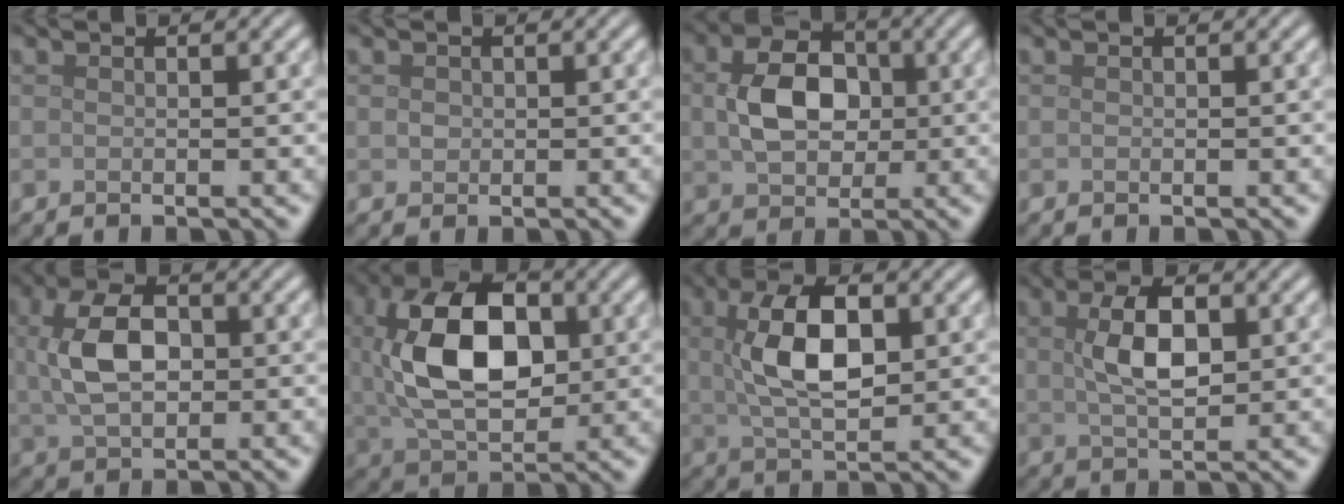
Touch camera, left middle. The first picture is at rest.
{"total": 0.7, "force": [0.2, 0.7, 0.2], "torque": [-0.002, -0.002, 0.002]}
{"total": 5.8, "force": [0.4, 4.2, 3.9], "torque": [-0.085, 0.001, 0.004]}
{"total": 0.0}
{"total": 5.8, "force": [0.6, 3.7, 4.4], "torque": [-0.097, 0.008, 0.009]}
{"total": 10.3, "force": [1.2, 6.3, 8.1], "torque": [-0.160, 0.008, 0.020]}
{"total": 6.6, "force": [1.2, 3.2, 5.7], "torque": [-0.115, 0.008, 0.021]}
{"total": 4.6, "force": [1.0, 2.2, 3.9], "torque": [-0.083, 0.005, 0.016]}